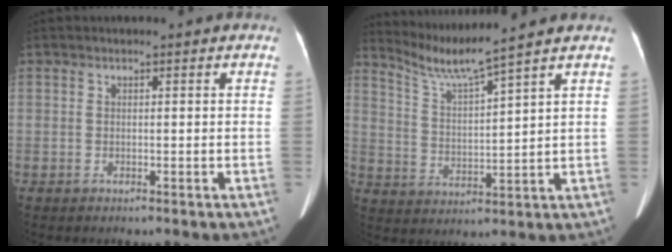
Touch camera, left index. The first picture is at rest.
{"total": 7.0, "force": [6.2, -2.4, 2.2], "torque": [-0.055, -0.015, 0.125]}